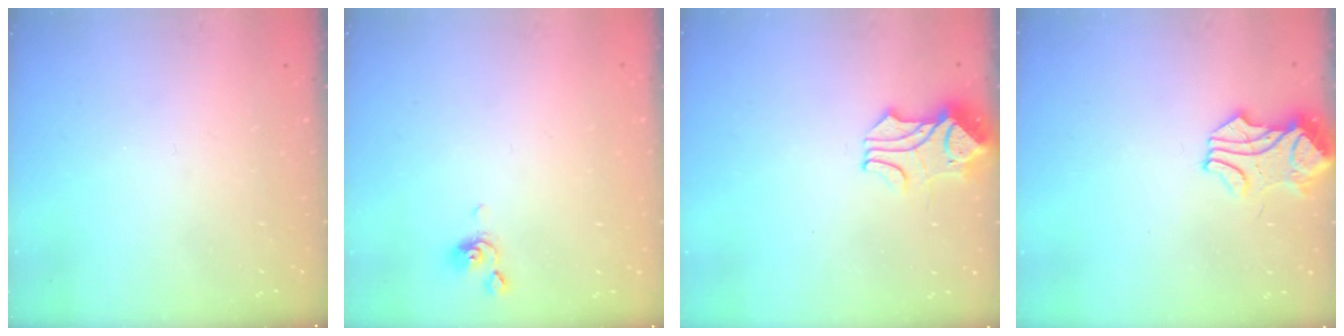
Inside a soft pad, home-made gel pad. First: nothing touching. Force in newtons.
{"total": 0.9, "press": 0.8, "slide": 0.3}
{"total": 1.6, "press": 1.2, "slide": 1.0}
{"total": 1.7, "press": 1.5, "slide": 0.8}